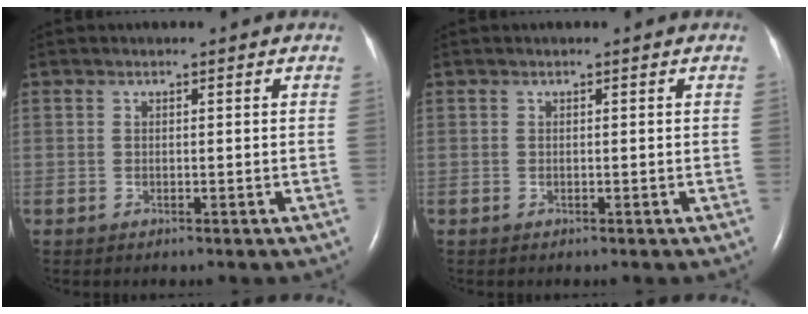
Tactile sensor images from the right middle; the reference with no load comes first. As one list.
[{"total": 0.0}]